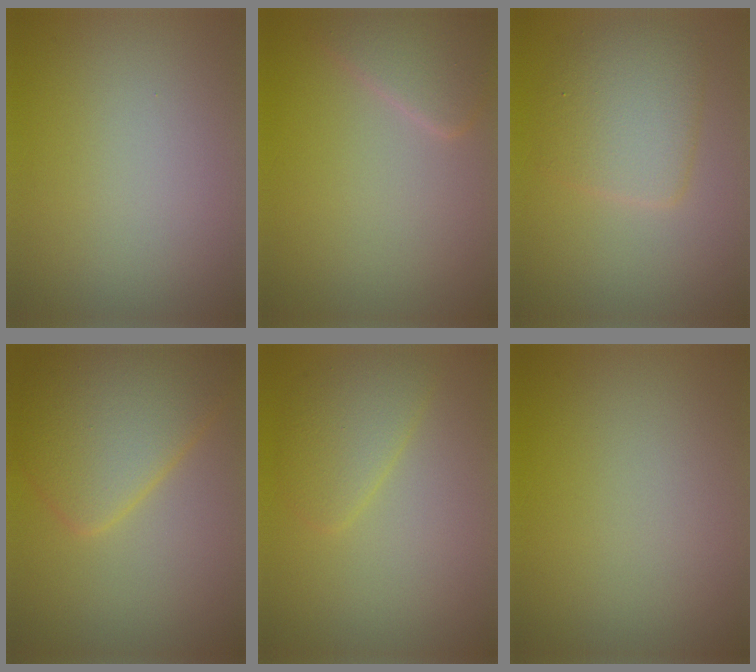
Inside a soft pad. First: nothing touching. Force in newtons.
{"total": 2.6, "press": 2.6, "slide": 0.1}
{"total": 4.0, "press": 4.0, "slide": 0.2}
{"total": 6.1, "press": 6.1, "slide": 0.2}
{"total": 2.7, "press": 2.7, "slide": 0.2}
{"total": 0.0}